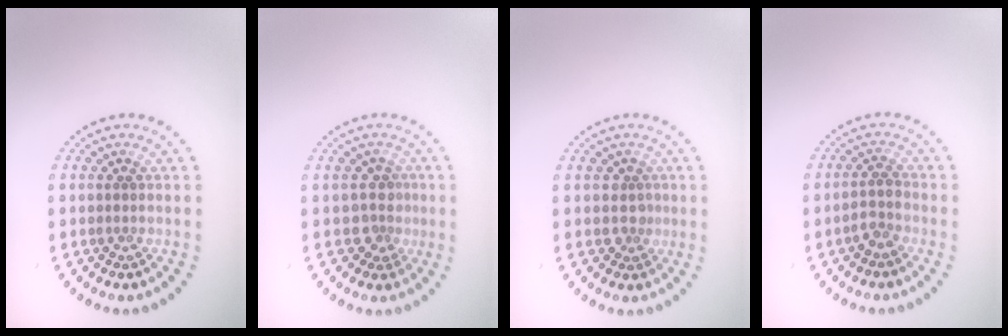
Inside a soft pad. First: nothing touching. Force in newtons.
{"total": 2.2, "press": 1.6, "slide": 1.5}
{"total": 1.5, "press": 1.1, "slide": 1.0}
{"total": 1.5, "press": 1.3, "slide": 0.8}